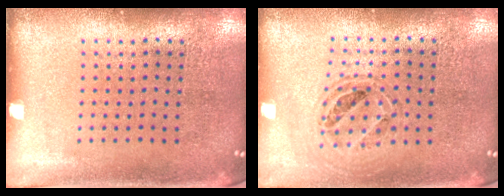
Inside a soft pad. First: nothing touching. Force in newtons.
{"total": 0.7, "press": 0.7, "slide": 0.1}